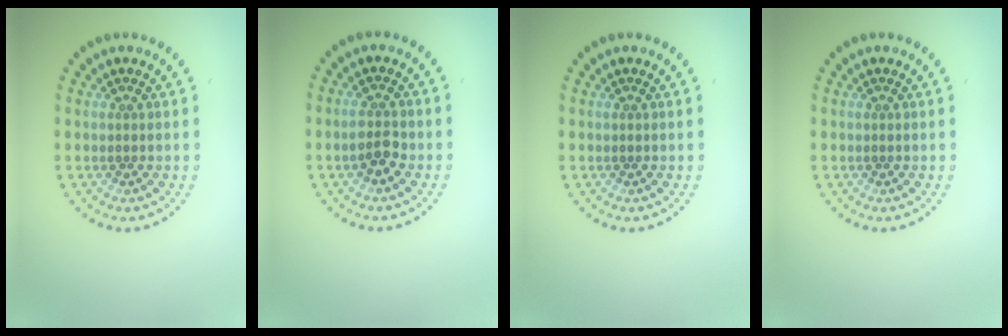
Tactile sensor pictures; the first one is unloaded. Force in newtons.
{"total": 2.0, "press": 2.0, "slide": 0.4}
{"total": 0.0}
{"total": 0.0}